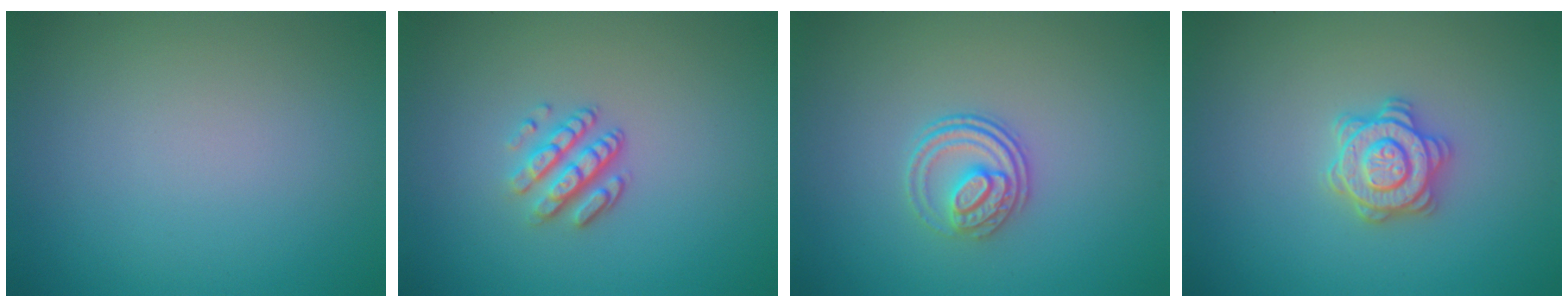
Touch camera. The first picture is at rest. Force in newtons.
{"total": 3.3, "press": 2.3, "slide": 2.3}
{"total": 2.5, "press": 2.0, "slide": 1.5}
{"total": 3.3, "press": 3.2, "slide": 0.9}